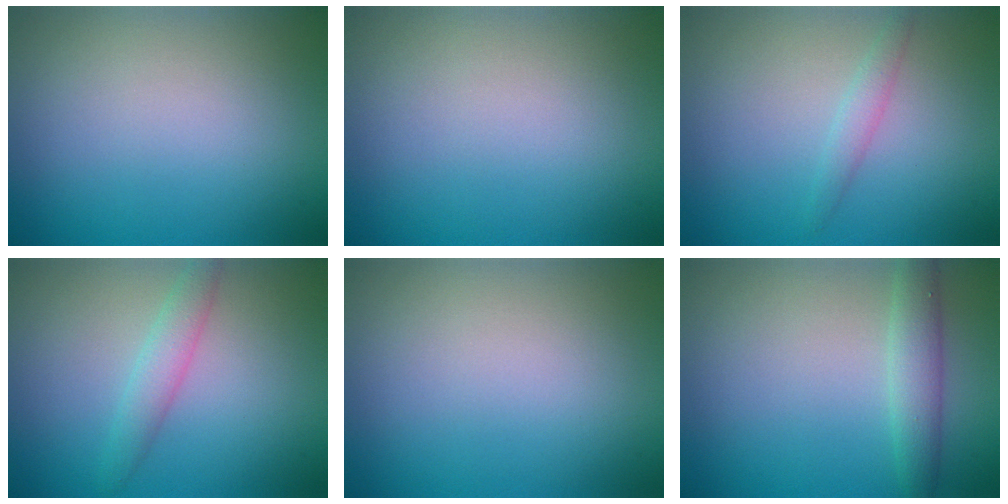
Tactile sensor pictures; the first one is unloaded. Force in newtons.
{"total": 0.0}
{"total": 1.2, "press": 1.2, "slide": 0.1}
{"total": 2.1, "press": 2.1, "slide": 0.1}
{"total": 0.0}
{"total": 2.6, "press": 2.6, "slide": 0.0}